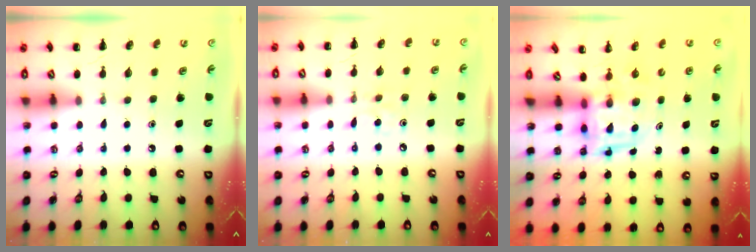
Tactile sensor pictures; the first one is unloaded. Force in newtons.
{"total": 2.1, "press": 2.1, "slide": 0.6}
{"total": 3.9, "press": 3.8, "slide": 0.7}